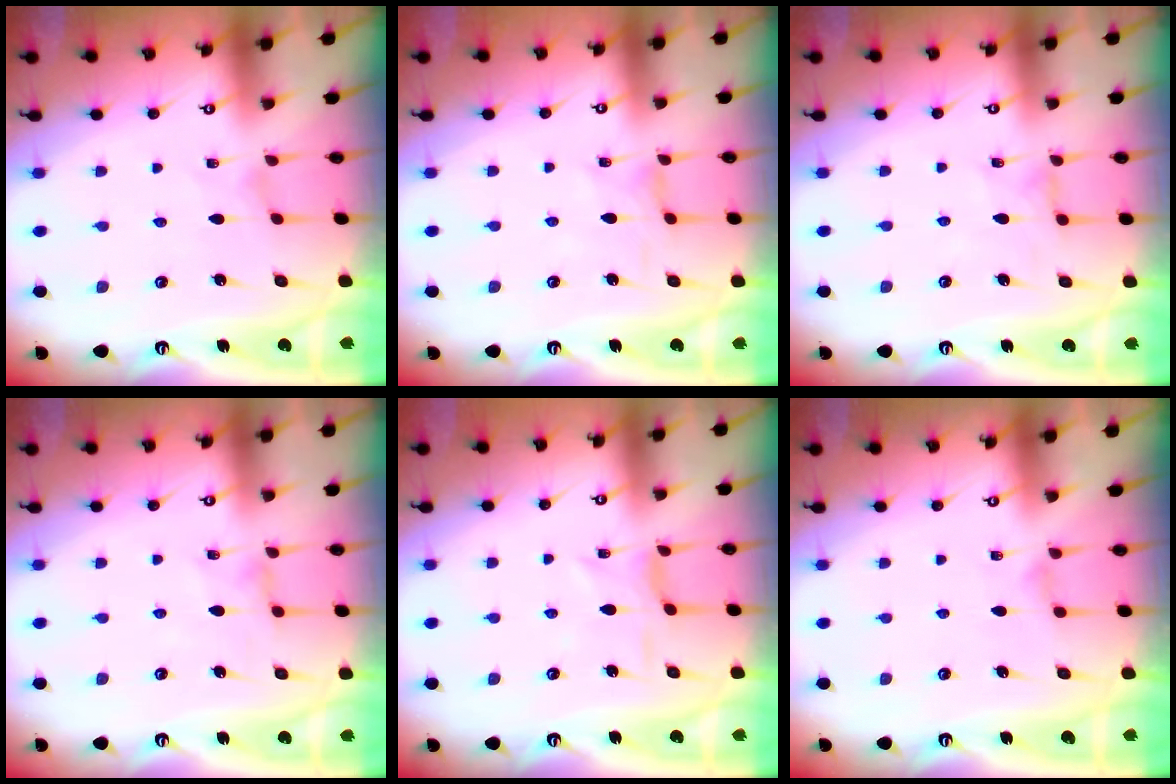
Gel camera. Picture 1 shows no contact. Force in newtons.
{"total": 0.6, "press": 0.6, "slide": 0.2}
{"total": 0.6, "press": 0.6, "slide": 0.3}
{"total": 1.5, "press": 1.4, "slide": 0.4}
{"total": 2.4, "press": 2.4, "slide": 0.6}
{"total": 0.0}